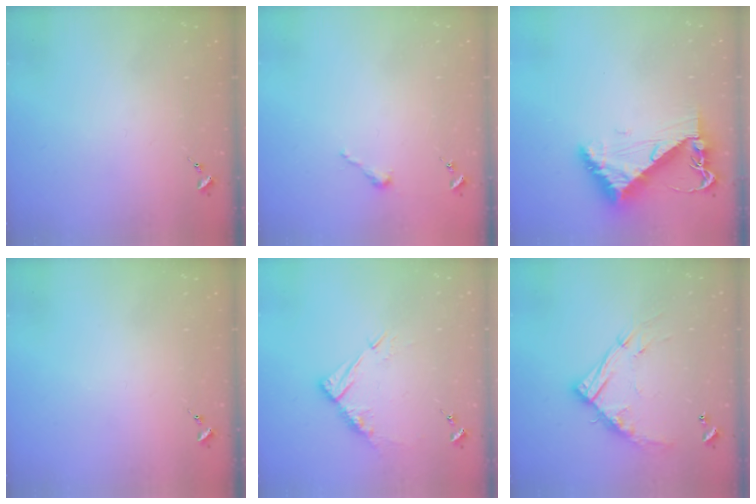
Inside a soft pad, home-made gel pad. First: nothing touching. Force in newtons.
{"total": 2.5, "press": 2.5, "slide": 0.2}
{"total": 8.3, "press": 8.2, "slide": 1.0}
{"total": 0.0}
{"total": 10.2, "press": 10.1, "slide": 0.9}
{"total": 13.8, "press": 13.8, "slide": 1.0}